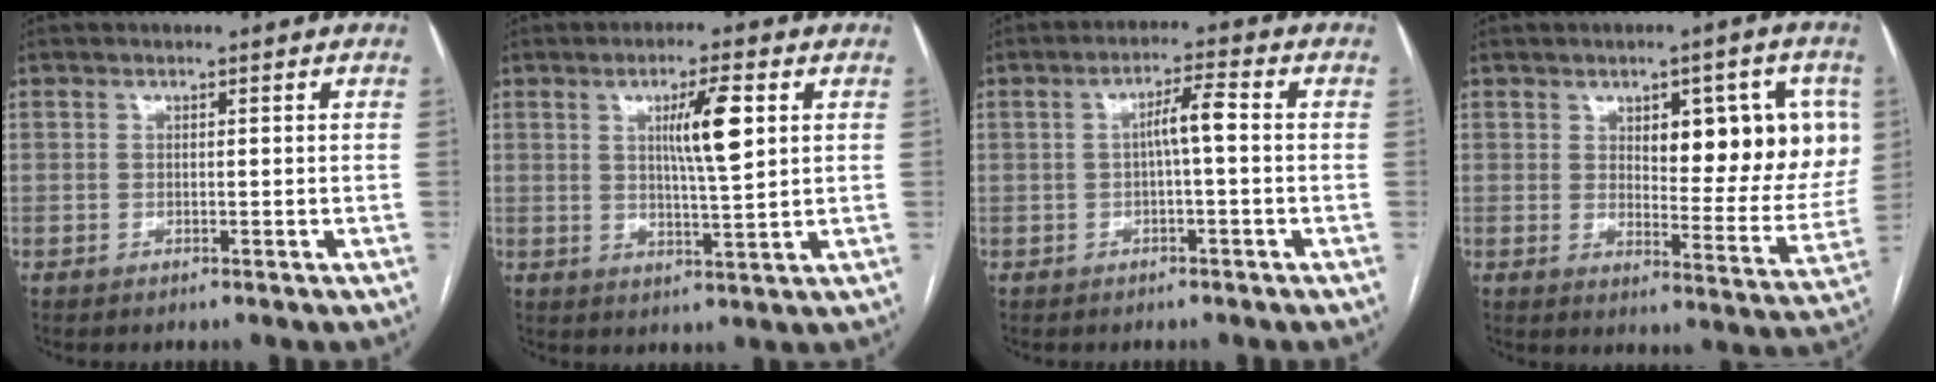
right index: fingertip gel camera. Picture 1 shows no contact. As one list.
[{"total": 7.3, "force": [2.2, 0.5, 6.9], "torque": [-0.119, 0.001, 0.038]}, {"total": 4.0, "force": [0.0, 0.3, 4.0], "torque": [-0.068, 0.011, 0.001]}, {"total": 14.8, "force": [4.2, 5.0, 13.3], "torque": [-0.160, 0.006, 0.061]}]